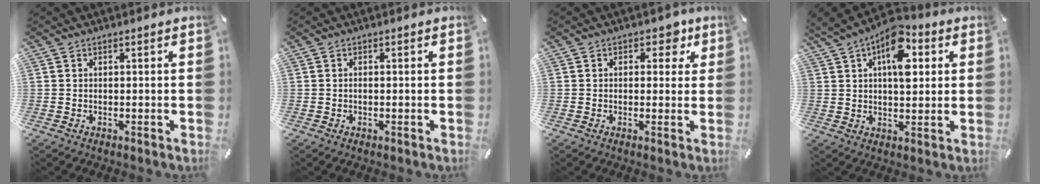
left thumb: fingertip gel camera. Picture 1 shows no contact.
{"total": 0.7, "force": [-0.1, 0.5, 0.5], "torque": [-0.012, -0.001, -0.003]}
{"total": 4.8, "force": [1.9, 3.2, 3.1], "torque": [-0.020, -0.004, 0.021]}
{"total": 11.7, "force": [4.6, 6.6, 8.4], "torque": [-0.120, -0.012, 0.080]}